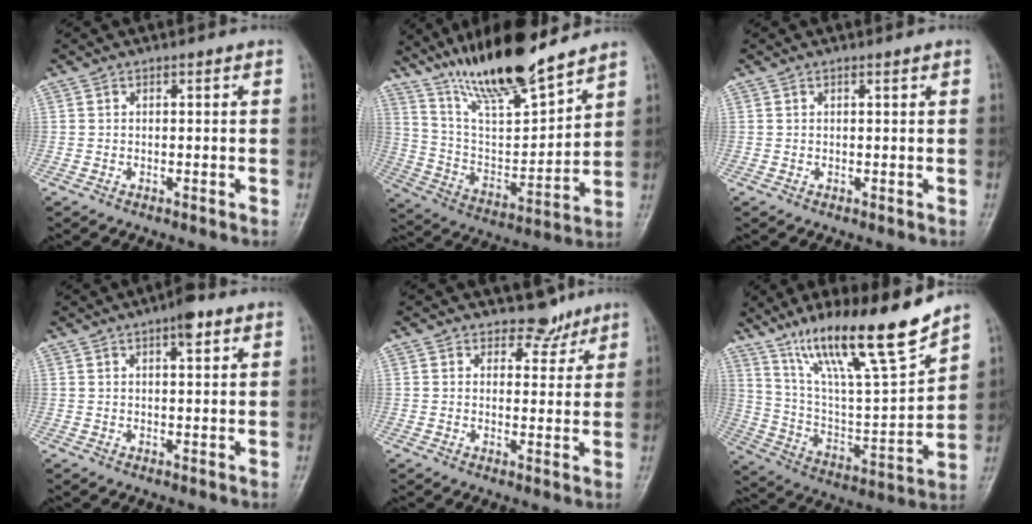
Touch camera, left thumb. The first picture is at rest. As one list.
[{"total": 18.8, "force": [15.1, 3.6, 10.6], "torque": [-0.156, -0.079, 0.281]}, {"total": 0.7, "force": [0.5, 0.0, 0.5], "torque": [-0.009, -0.001, 0.008]}, {"total": 4.1, "force": [2.2, 1.3, 3.2], "torque": [-0.042, -0.003, 0.030]}, {"total": 4.1, "force": [3.4, 2.2, 0.4], "torque": [0.021, -0.024, 0.048]}, {"total": 21.3, "force": [15.2, 2.7, 14.7], "torque": [-0.225, -0.066, 0.272]}]